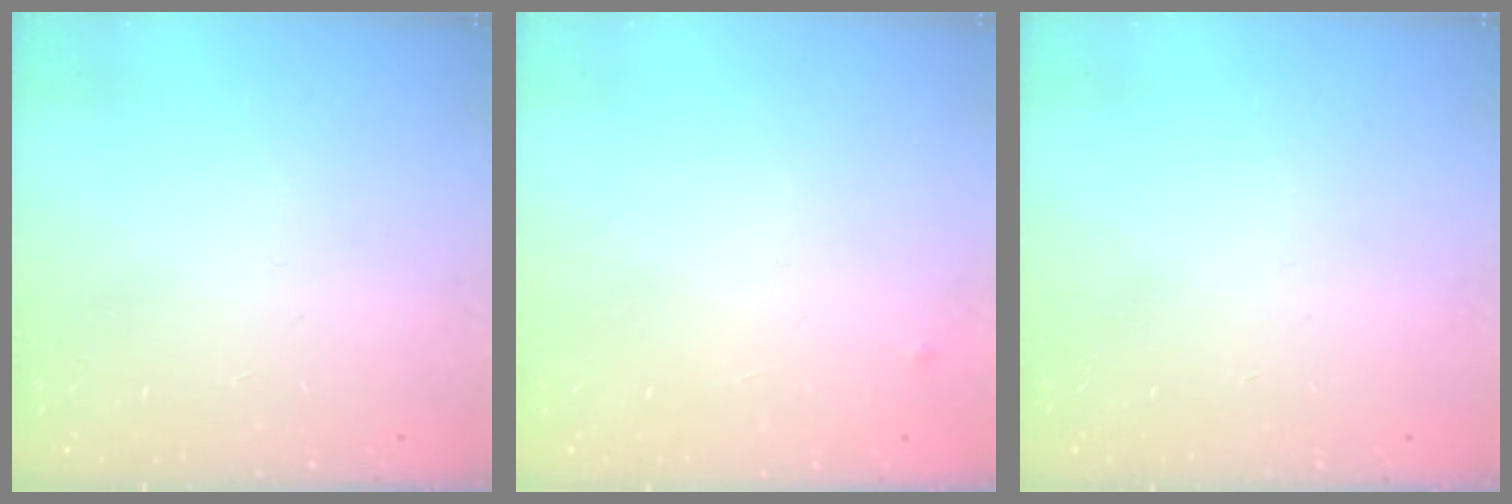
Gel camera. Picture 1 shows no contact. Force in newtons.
{"total": 2.5, "press": 2.4, "slide": 0.4}
{"total": 0.0}